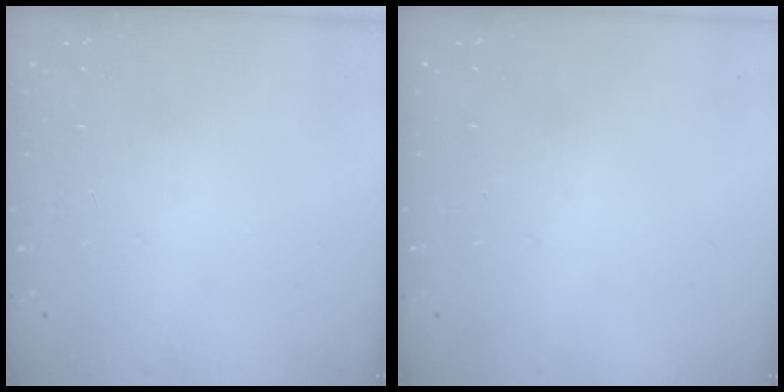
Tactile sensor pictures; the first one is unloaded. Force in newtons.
{"total": 0.0}